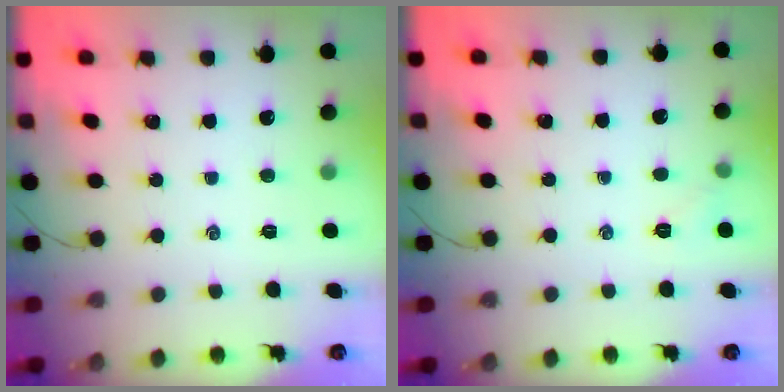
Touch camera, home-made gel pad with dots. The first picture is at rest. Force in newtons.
{"total": 3.9, "press": 3.7, "slide": 1.1}